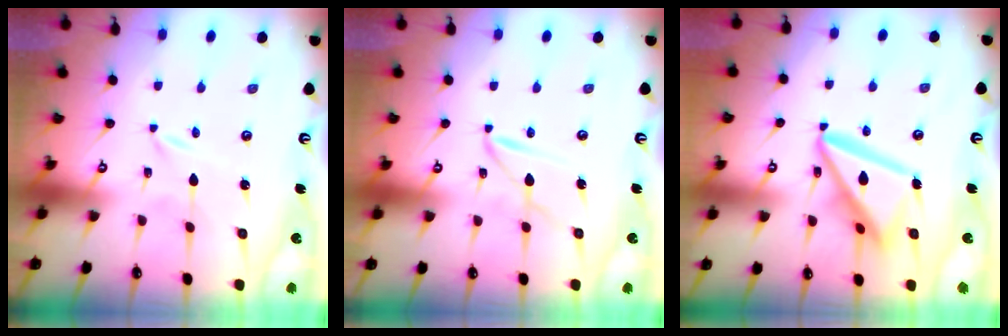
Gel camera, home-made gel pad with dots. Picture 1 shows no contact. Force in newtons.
{"total": 4.6, "press": 4.6, "slide": 0.3}
{"total": 16.0, "press": 15.9, "slide": 1.6}